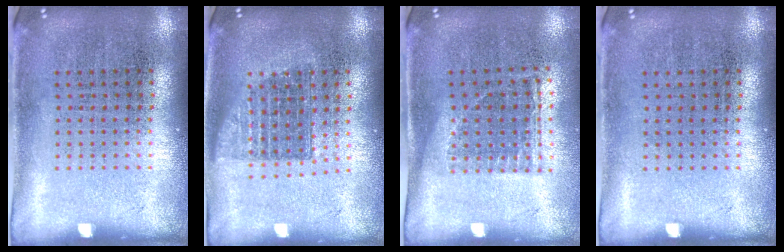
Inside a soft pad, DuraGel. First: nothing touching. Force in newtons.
{"total": 1.4, "press": 1.2, "slide": 0.8}
{"total": 1.2, "press": 0.9, "slide": 0.7}
{"total": 0.0}